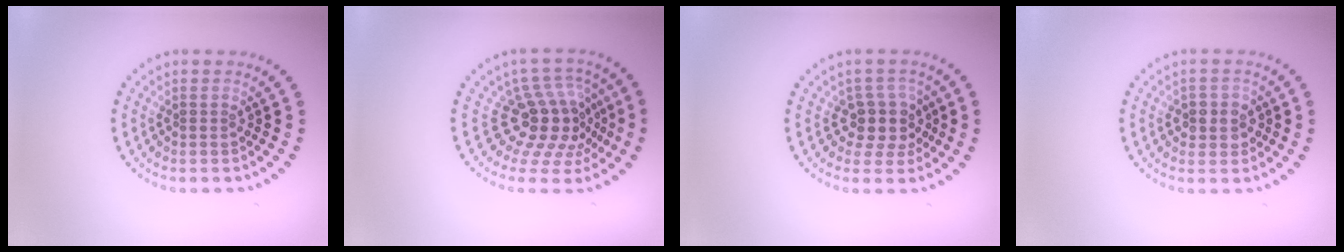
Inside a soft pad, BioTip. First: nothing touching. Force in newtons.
{"total": 5.1, "press": 3.7, "slide": 3.4}
{"total": 2.9, "press": 2.3, "slide": 1.7}
{"total": 2.4, "press": 2.2, "slide": 1.0}